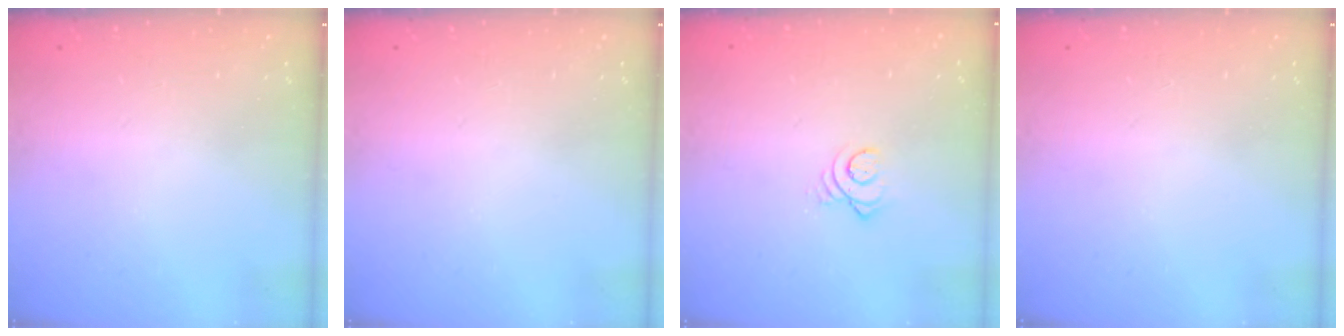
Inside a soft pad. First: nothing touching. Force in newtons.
{"total": 0.0}
{"total": 3.3, "press": 3.3, "slide": 0.4}
{"total": 0.0}